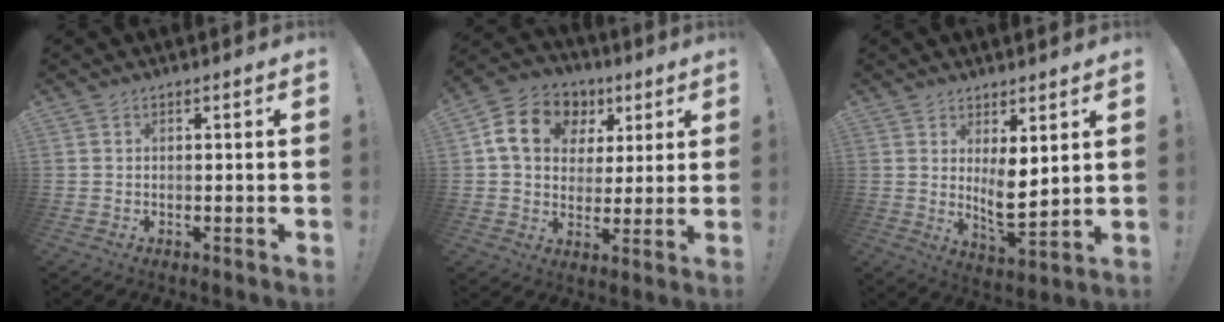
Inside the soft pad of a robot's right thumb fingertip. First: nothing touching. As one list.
[{"total": 14.7, "force": [5.5, 11.3, 7.7], "torque": [-0.120, -0.007, 0.107]}, {"total": 7.2, "force": [2.7, 3.1, 5.9], "torque": [-0.082, -0.031, 0.056]}]